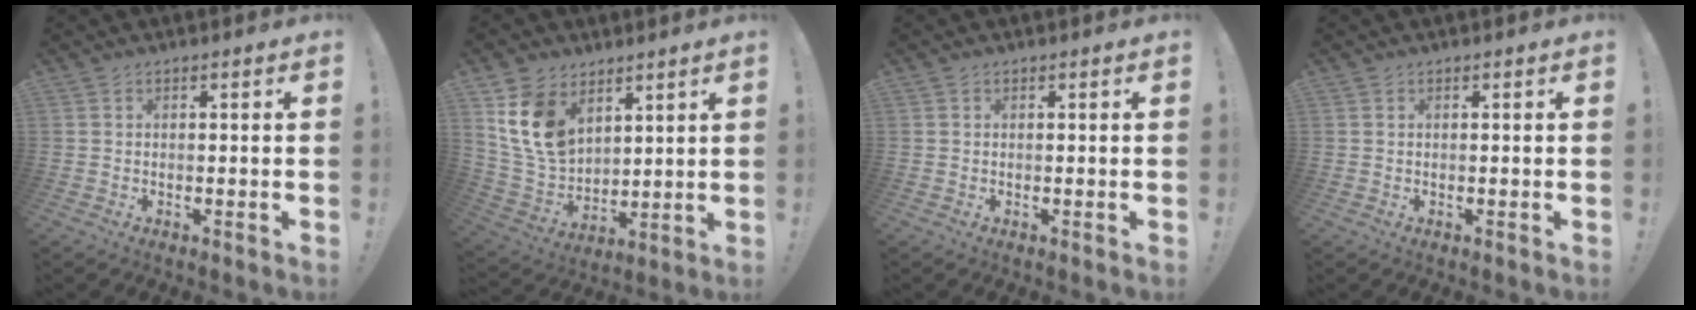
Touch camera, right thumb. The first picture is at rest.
{"total": 14.3, "force": [7.0, 9.9, 7.5], "torque": [-0.146, -0.039, 0.142]}
{"total": 0.0}
{"total": 0.0}